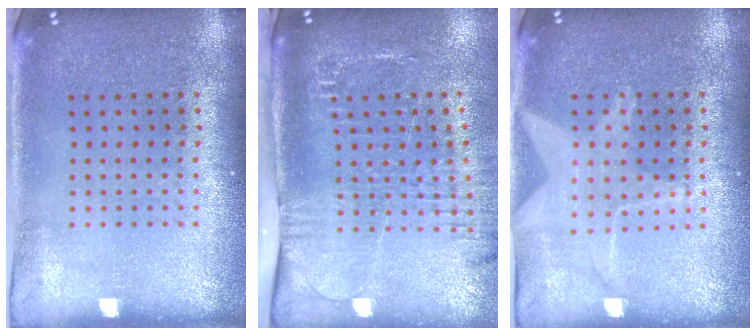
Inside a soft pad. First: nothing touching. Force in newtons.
{"total": 2.6, "press": 2.0, "slide": 1.6}
{"total": 1.5, "press": 1.5, "slide": 0.2}